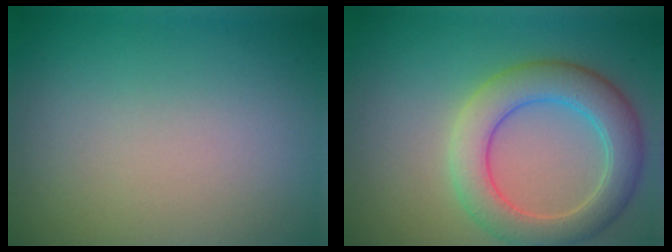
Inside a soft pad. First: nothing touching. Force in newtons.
{"total": 5.9, "press": 5.9, "slide": 0.3}